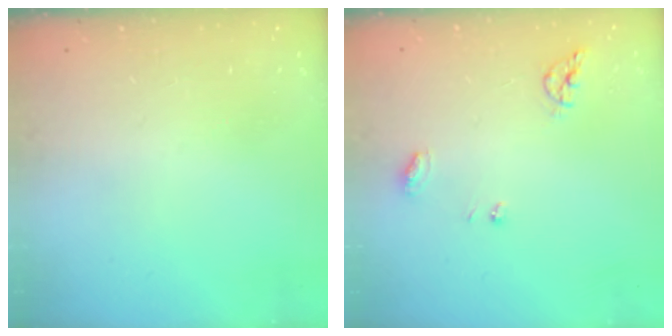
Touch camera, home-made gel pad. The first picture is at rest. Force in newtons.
{"total": 6.7, "press": 6.7, "slide": 0.3}